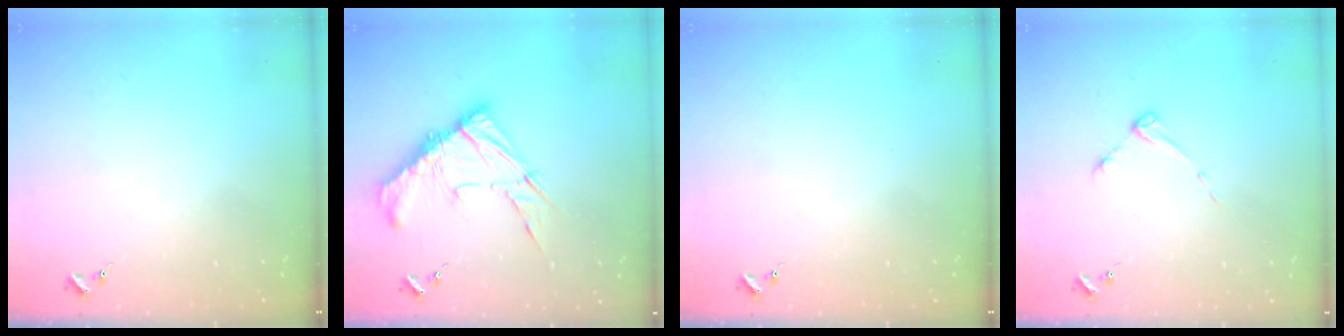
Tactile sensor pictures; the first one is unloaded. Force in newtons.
{"total": 15.6, "press": 15.5, "slide": 1.4}
{"total": 0.0}
{"total": 3.7, "press": 3.7, "slide": 0.5}